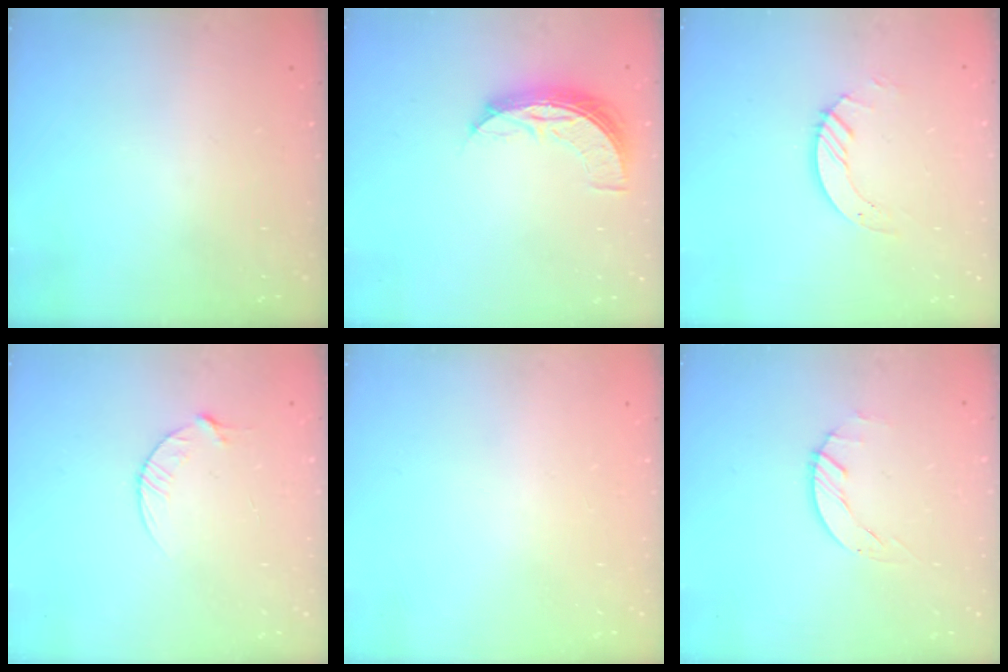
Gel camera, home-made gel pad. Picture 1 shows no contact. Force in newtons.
{"total": 7.7, "press": 7.6, "slide": 0.7}
{"total": 4.0, "press": 4.0, "slide": 0.3}
{"total": 4.5, "press": 4.5, "slide": 0.5}
{"total": 0.0}
{"total": 1.5, "press": 1.4, "slide": 0.3}